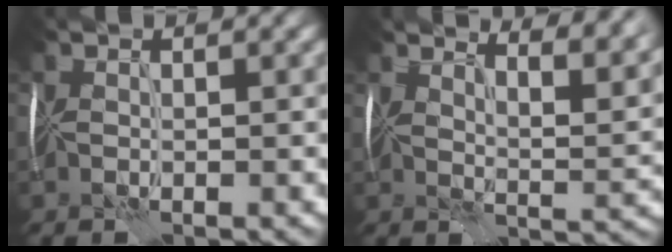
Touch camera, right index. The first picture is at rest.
{"total": 9.6, "force": [7.7, 2.5, 5.2], "torque": [-0.051, 0.022, 0.077]}